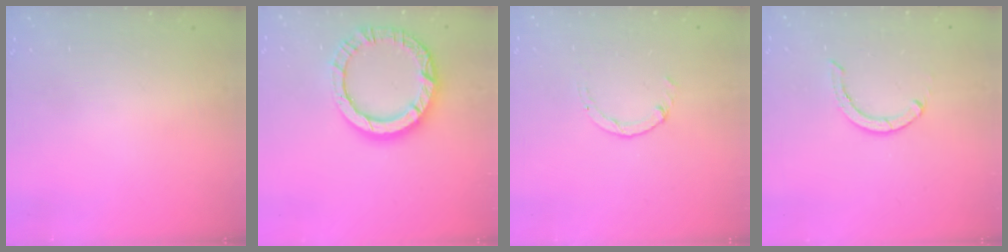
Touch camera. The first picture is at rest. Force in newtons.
{"total": 12.7, "press": 12.6, "slide": 1.2}
{"total": 0.7, "press": 0.7, "slide": 0.2}
{"total": 2.9, "press": 2.9, "slide": 0.1}